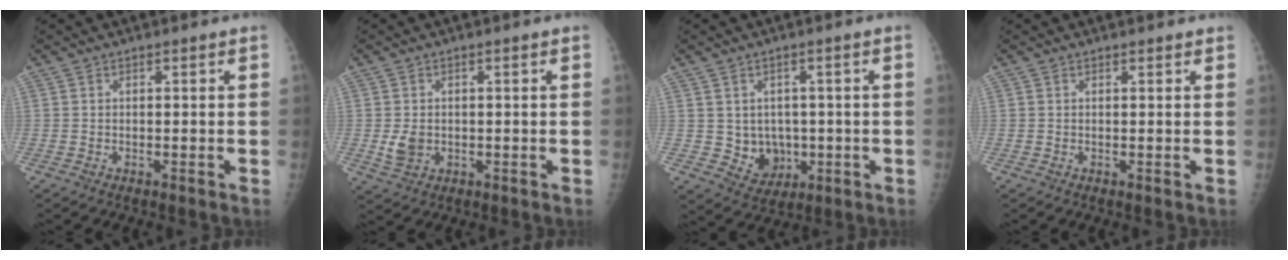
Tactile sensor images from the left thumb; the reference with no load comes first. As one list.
[{"total": 3.4, "force": [-0.1, 2.5, 2.2], "torque": [-0.038, -0.003, 0.006]}, {"total": 6.0, "force": [-0.3, 5.1, 3.0], "torque": [-0.017, -0.002, 0.013]}, {"total": 0.9, "force": [0.8, 0.1, 0.2], "torque": [-0.004, -0.001, 0.012]}]